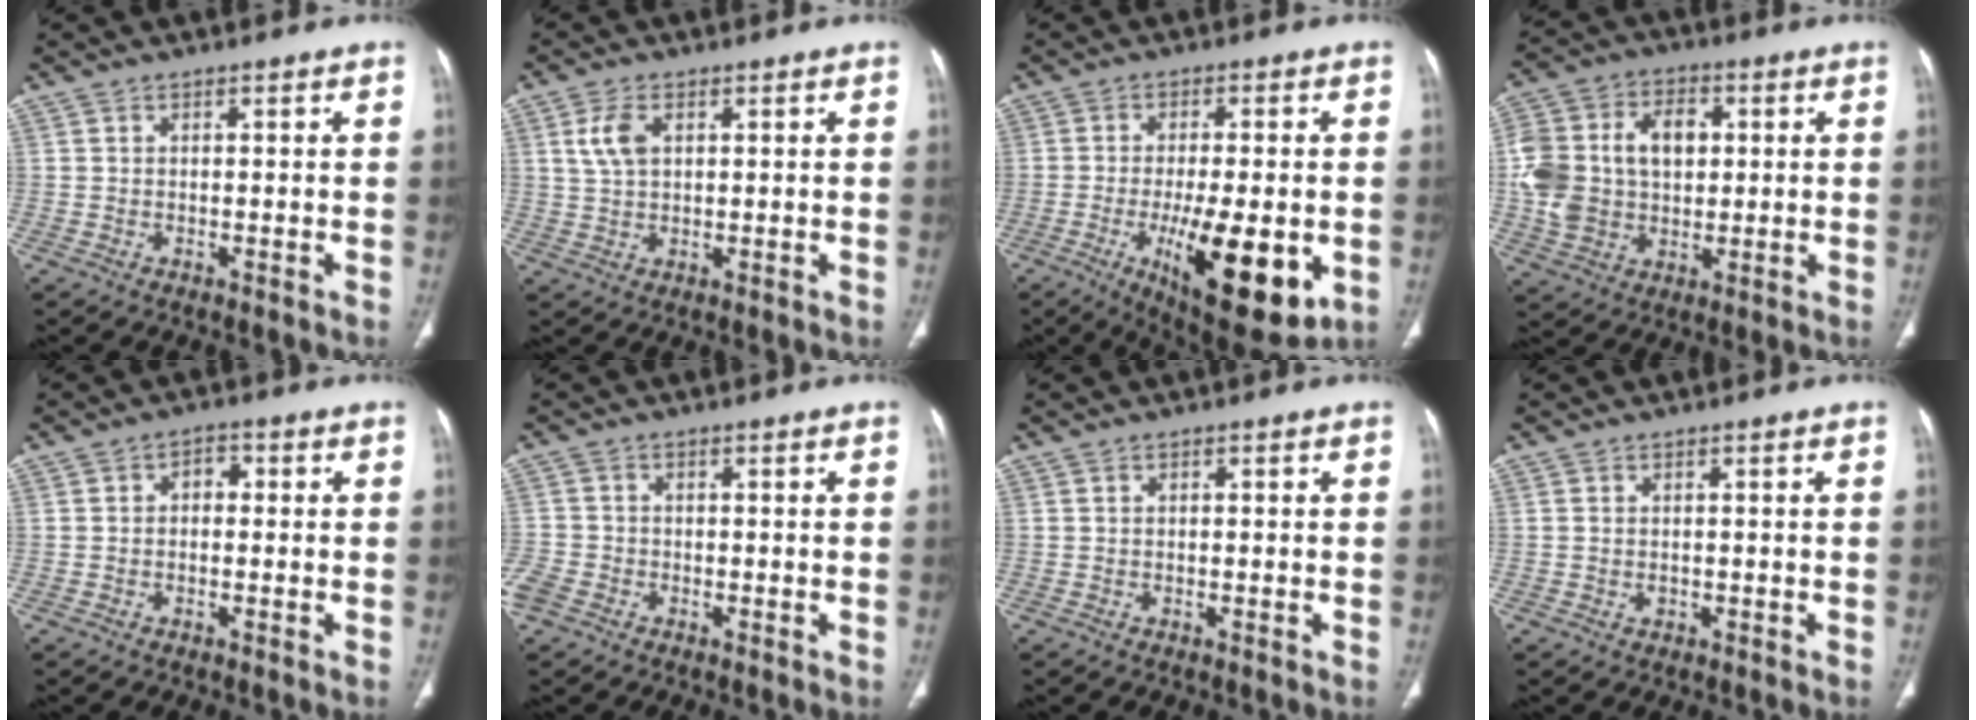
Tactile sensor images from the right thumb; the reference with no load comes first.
{"total": 5.0, "force": [1.7, 2.9, 3.7], "torque": [-0.079, 0.001, 0.035]}
{"total": 18.0, "force": [-4.7, 6.3, 16.2], "torque": [-0.226, -0.019, -0.056]}
{"total": 16.7, "force": [1.6, 12.0, 11.5], "torque": [-0.210, 0.018, 0.030]}
{"total": 2.5, "force": [-0.1, 1.8, 1.7], "torque": [-0.014, 0.010, -0.009]}
{"total": 5.0, "force": [-2.8, 3.5, 2.3], "torque": [-0.062, 0.008, -0.056]}
{"total": 0.0}
{"total": 0.9, "force": [-0.2, 0.7, 0.5], "torque": [-0.006, 0.000, -0.001]}